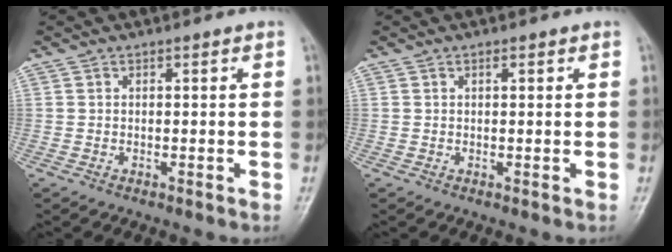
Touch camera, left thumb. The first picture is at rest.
{"total": 0.6, "force": [0.3, 0.4, 0.4], "torque": [-0.002, -0.001, 0.003]}